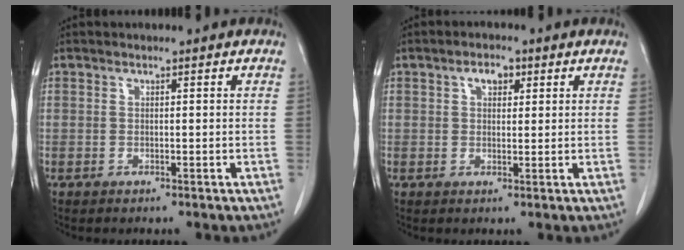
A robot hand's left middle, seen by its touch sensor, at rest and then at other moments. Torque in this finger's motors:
{"motor_torque": [0.48, -0.07, -0.02, 0.02]}